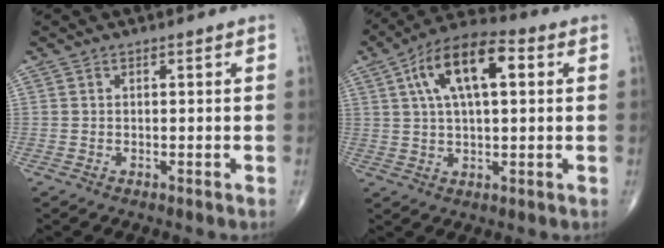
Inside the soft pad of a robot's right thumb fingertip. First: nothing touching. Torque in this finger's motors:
{"motor_torque": [0.36, 3.14, 1.38, 0.77, 0.10]}